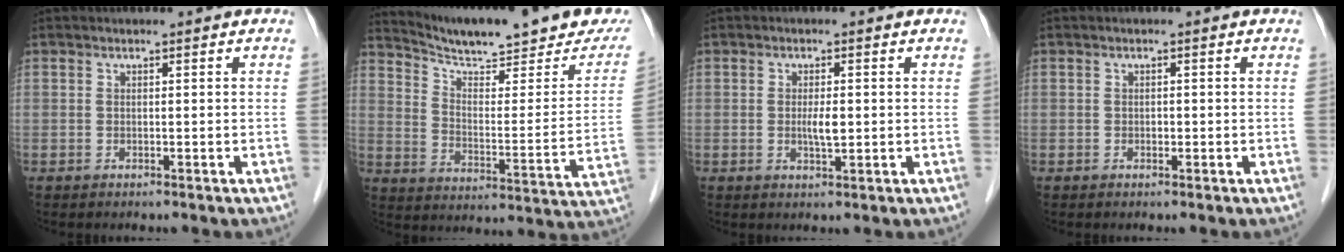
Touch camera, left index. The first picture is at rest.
{"total": 21.8, "force": [19.1, 3.2, 10.0], "torque": [-0.145, -0.033, 0.257]}
{"total": 2.3, "force": [0.0, 0.5, 2.2], "torque": [-0.042, -0.002, 0.002]}
{"total": 0.5, "force": [-0.1, 0.4, 0.4], "torque": [-0.004, 0.002, -0.004]}